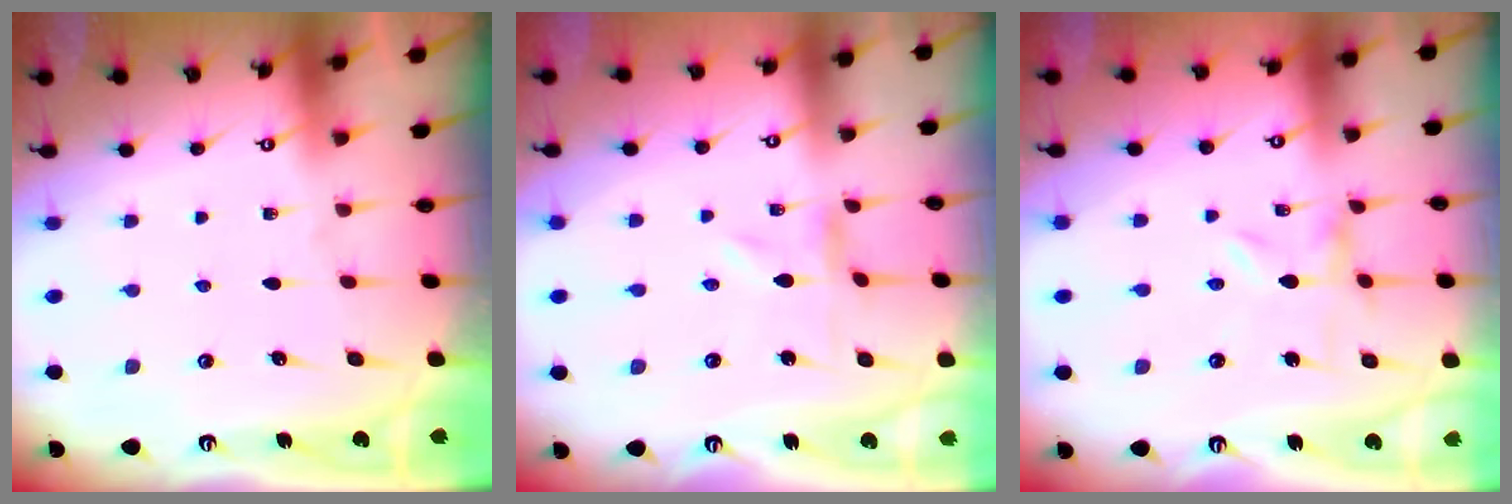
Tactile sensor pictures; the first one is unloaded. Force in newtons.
{"total": 0.0}
{"total": 0.0}